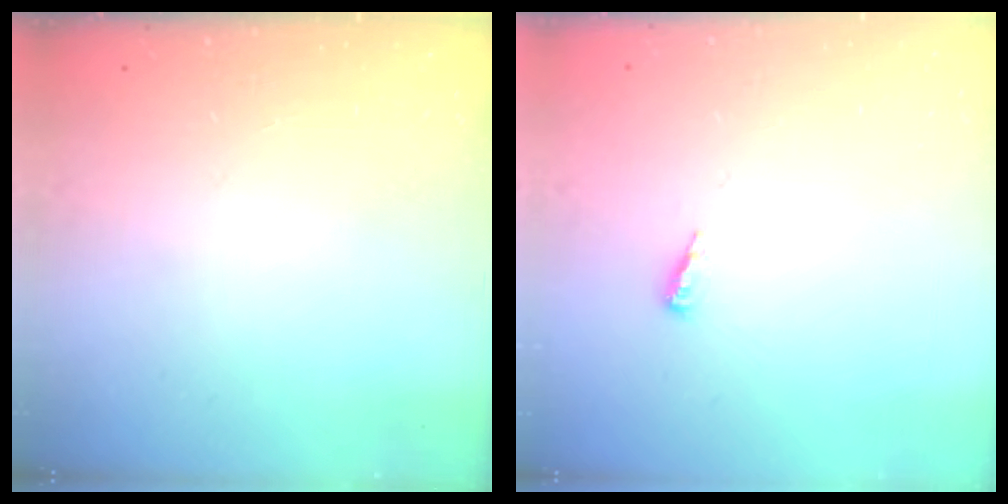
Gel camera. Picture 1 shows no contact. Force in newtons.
{"total": 2.5, "press": 2.5, "slide": 0.2}